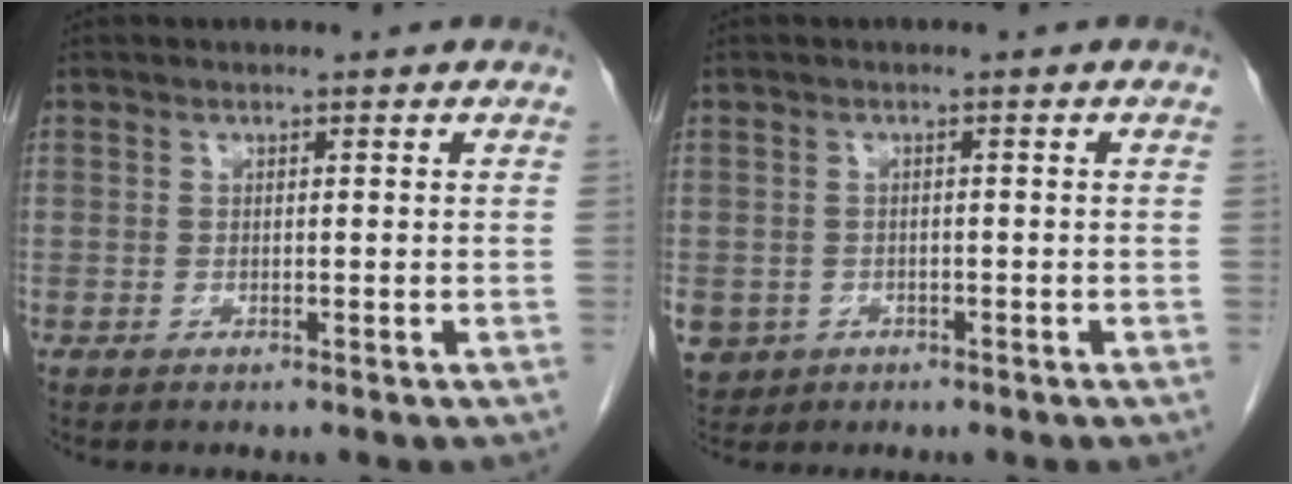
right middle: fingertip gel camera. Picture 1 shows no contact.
{"total": 6.5, "force": [-2.8, 5.5, 1.8], "torque": [-0.050, -0.002, -0.040]}